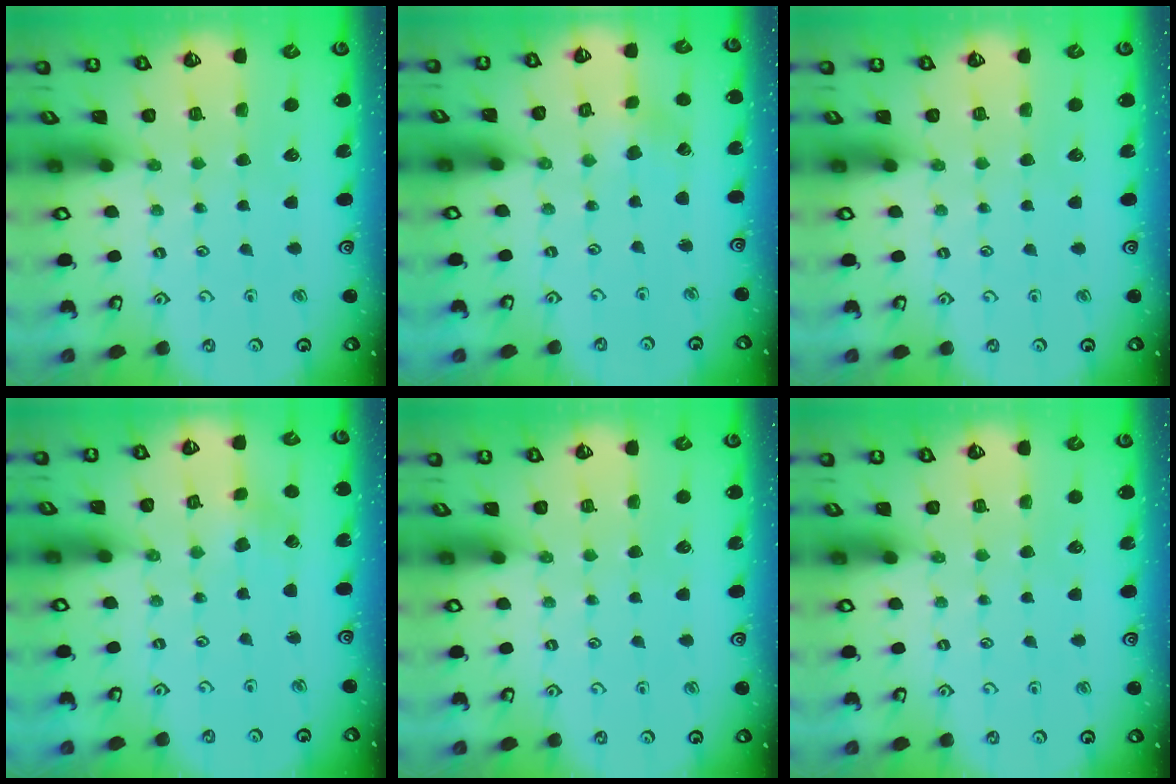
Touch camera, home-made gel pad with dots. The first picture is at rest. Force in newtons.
{"total": 0.9, "press": 0.9, "slide": 0.2}
{"total": 0.0}
{"total": 0.8, "press": 0.8, "slide": 0.2}
{"total": 0.0}
{"total": 0.0}